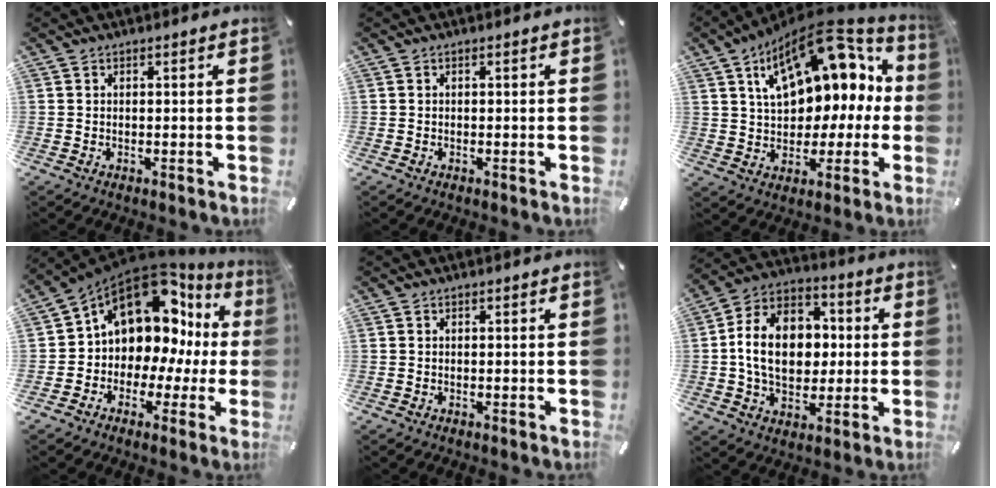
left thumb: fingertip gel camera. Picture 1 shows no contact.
{"total": 0.0}
{"total": 19.3, "force": [8.6, 11.2, 13.2], "torque": [-0.201, -0.048, 0.149]}
{"total": 13.3, "force": [6.4, 9.5, 6.9], "torque": [-0.107, -0.071, 0.107]}
{"total": 0.0}
{"total": 15.7, "force": [-0.2, 11.9, 10.3], "torque": [-0.210, 0.013, -0.006]}